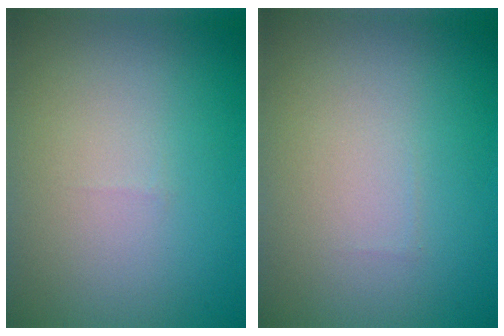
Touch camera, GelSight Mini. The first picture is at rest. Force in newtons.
{"total": 0.0}